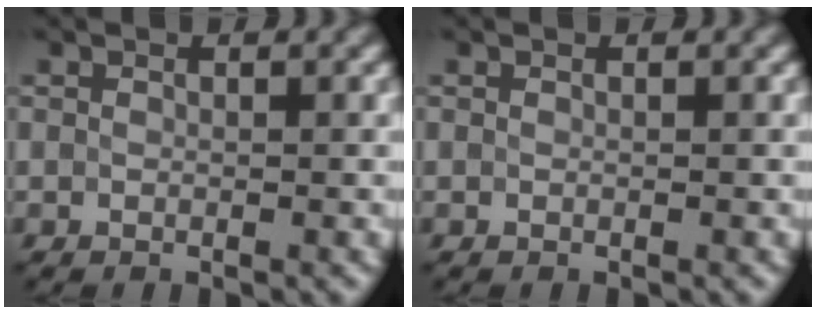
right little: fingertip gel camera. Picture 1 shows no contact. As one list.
[{"total": 0.0}]